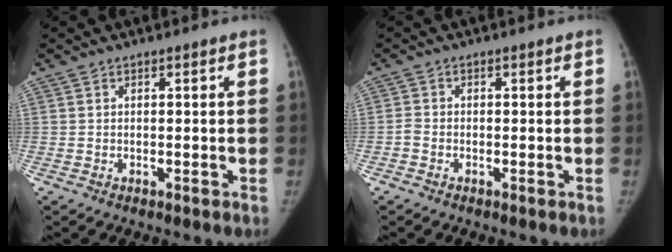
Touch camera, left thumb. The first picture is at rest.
{"total": 1.4, "force": [-0.8, 1.0, 0.7], "torque": [-0.016, 0.002, -0.020]}